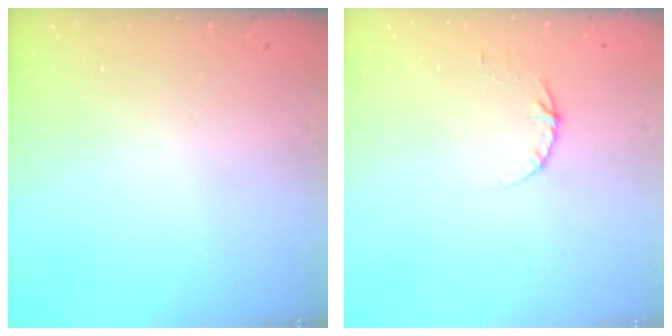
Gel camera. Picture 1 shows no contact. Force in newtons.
{"total": 3.4, "press": 3.4, "slide": 0.4}